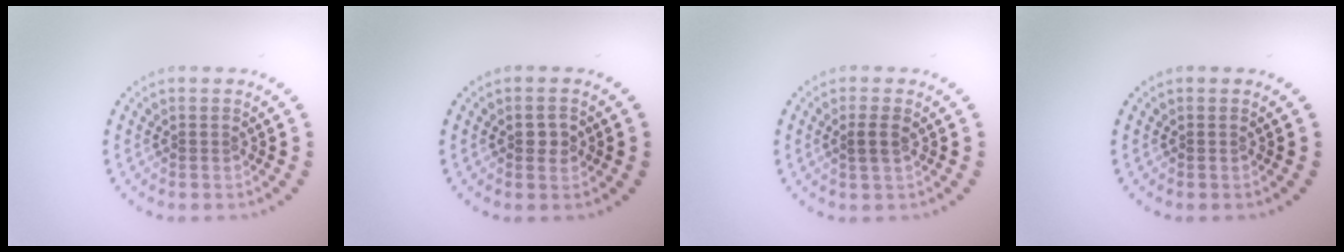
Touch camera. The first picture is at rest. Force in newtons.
{"total": 1.3, "press": 1.3, "slide": 0.1}
{"total": 1.1, "press": 0.9, "slide": 0.6}
{"total": 0.0}